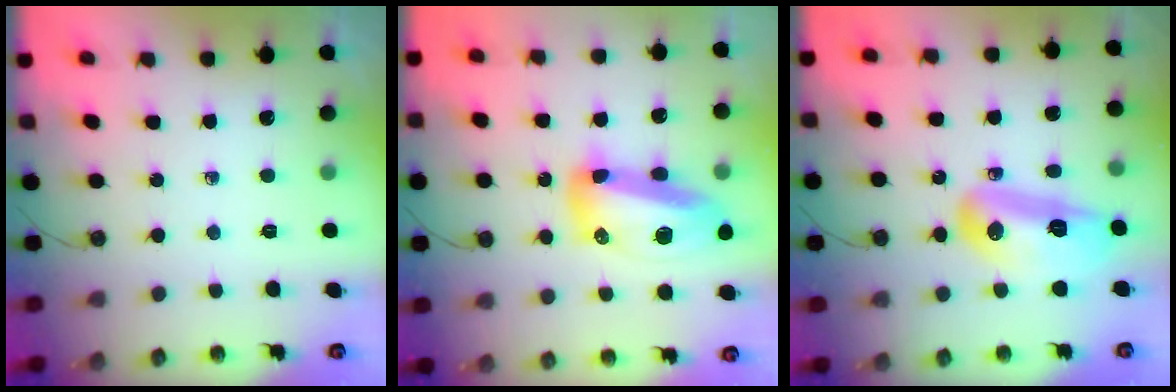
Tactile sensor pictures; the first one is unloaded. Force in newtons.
{"total": 17.7, "press": 17.6, "slide": 1.8}
{"total": 15.8, "press": 14.9, "slide": 5.4}